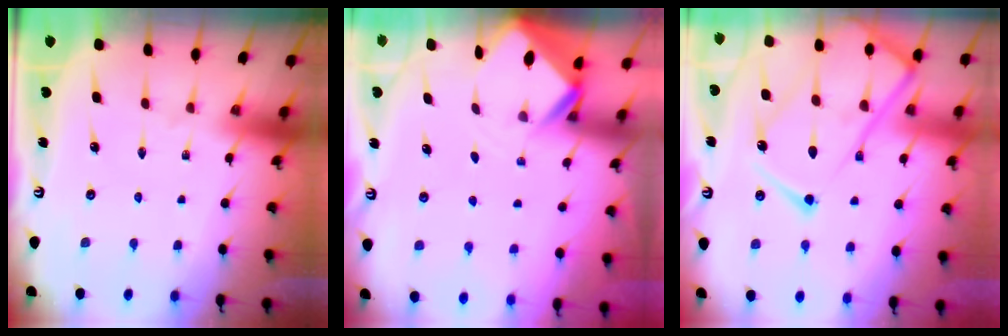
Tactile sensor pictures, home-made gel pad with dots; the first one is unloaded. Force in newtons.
{"total": 2.6, "press": 2.6, "slide": 0.1}
{"total": 20.1, "press": 20.0, "slide": 2.1}